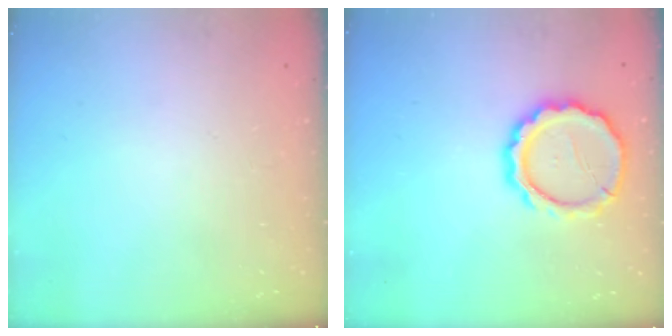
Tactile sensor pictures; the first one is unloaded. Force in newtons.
{"total": 12.6, "press": 12.5, "slide": 1.7}